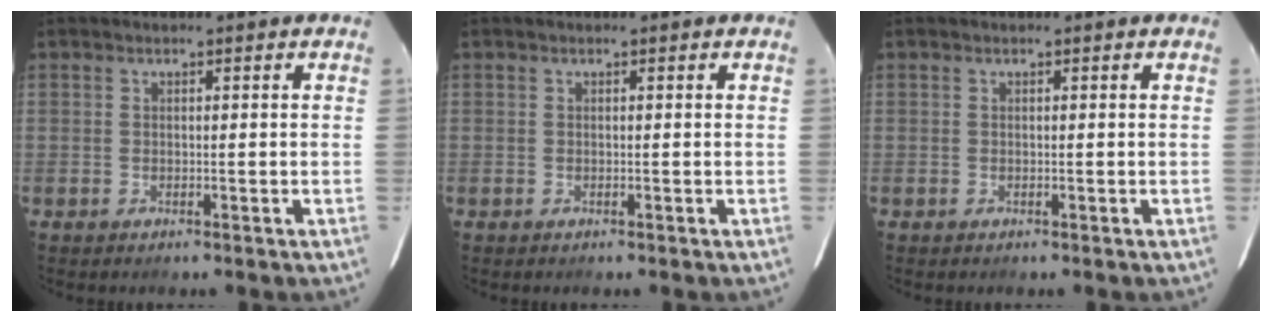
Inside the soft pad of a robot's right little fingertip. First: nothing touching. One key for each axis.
{"total": 0.0}
{"total": 0.0}